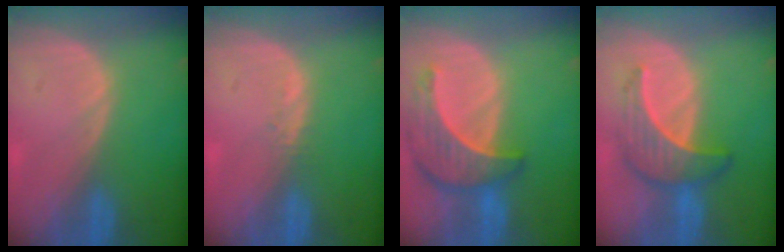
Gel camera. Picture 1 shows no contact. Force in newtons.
{"total": 0.9, "press": 0.8, "slide": 0.4}
{"total": 8.4, "press": 7.8, "slide": 3.3}
{"total": 6.6, "press": 6.5, "slide": 1.2}